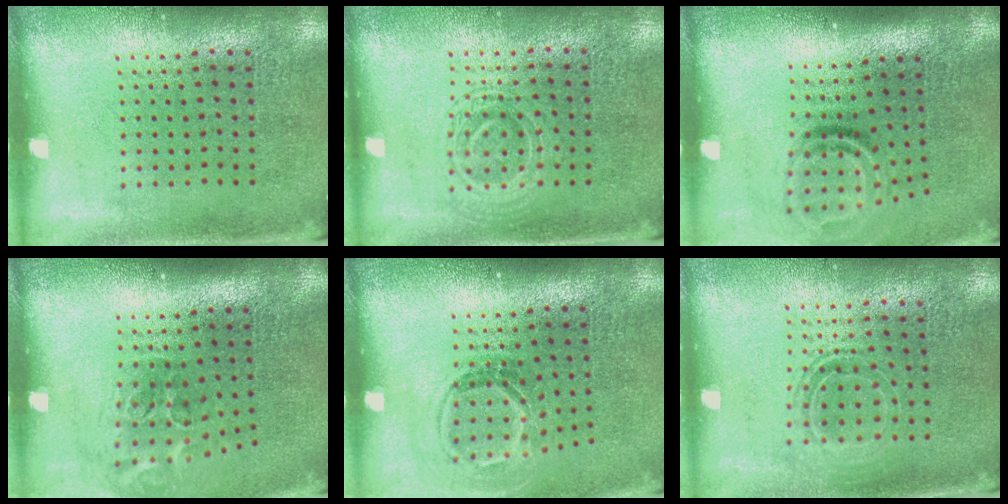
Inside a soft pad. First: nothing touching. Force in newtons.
{"total": 1.3, "press": 1.2, "slide": 0.3}
{"total": 2.0, "press": 1.1, "slide": 1.6}
{"total": 1.9, "press": 1.1, "slide": 1.5}
{"total": 1.7, "press": 1.1, "slide": 1.3}
{"total": 1.5, "press": 1.2, "slide": 0.9}